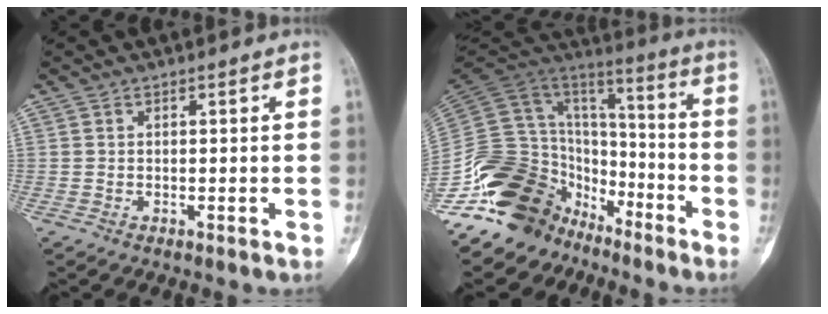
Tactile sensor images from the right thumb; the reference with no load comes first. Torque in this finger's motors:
{"motor_torque": [2.34, -0.01, 1.43, -1.33, 0.01]}